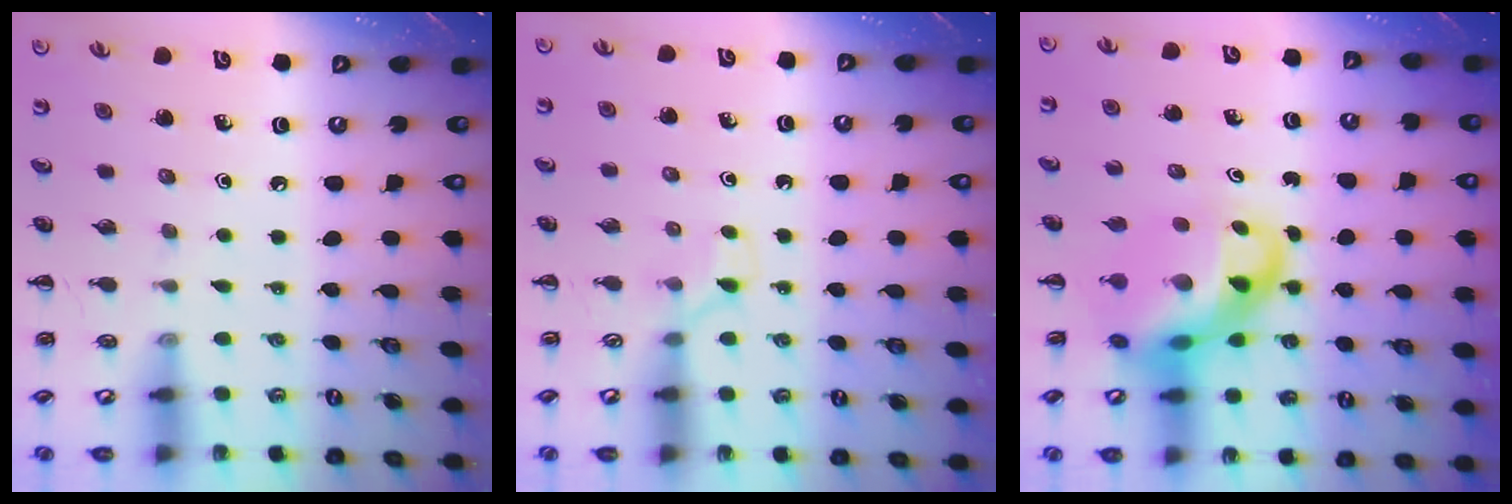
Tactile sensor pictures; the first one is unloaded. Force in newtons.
{"total": 2.5, "press": 2.3, "slide": 1.0}
{"total": 11.7, "press": 11.3, "slide": 3.2}